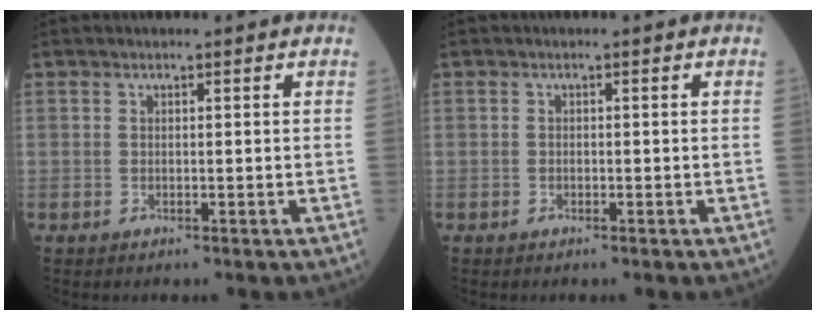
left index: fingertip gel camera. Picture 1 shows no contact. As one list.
[{"total": 0.0}]